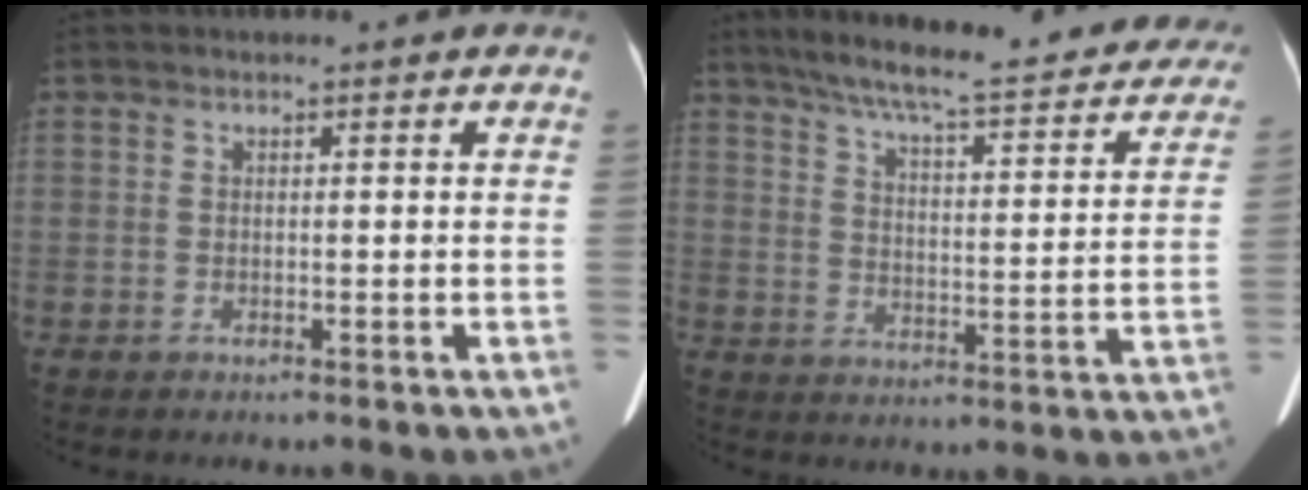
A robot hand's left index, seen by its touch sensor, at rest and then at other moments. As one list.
[{"total": 27.9, "force": [23.3, 4.7, 14.4], "torque": [-0.211, -0.019, 0.292]}]